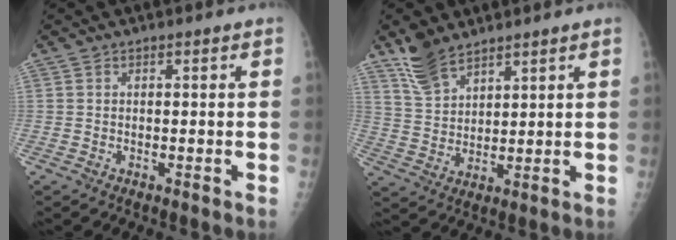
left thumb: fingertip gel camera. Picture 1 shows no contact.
{"total": 7.5, "force": [6.0, 3.3, 3.2], "torque": [-0.051, -0.025, 0.129]}